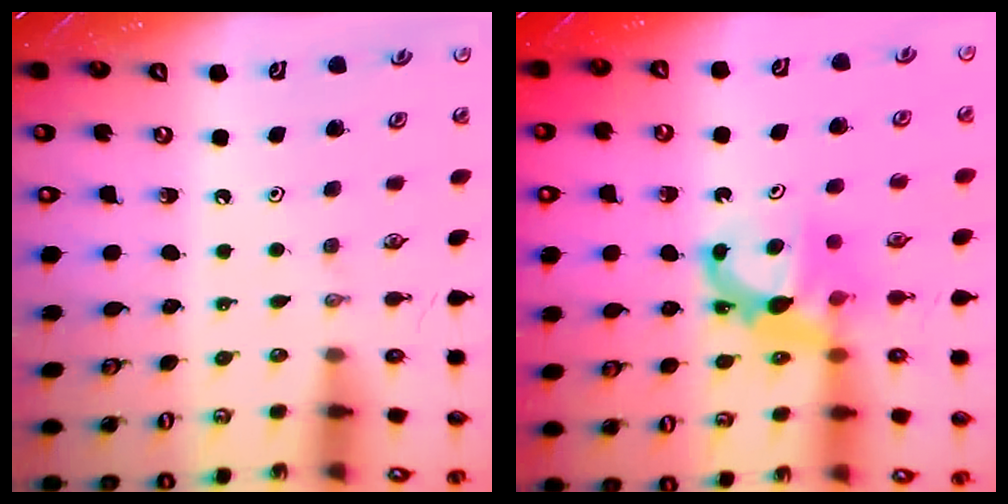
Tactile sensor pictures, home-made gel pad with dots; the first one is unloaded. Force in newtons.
{"total": 7.8, "press": 7.8, "slide": 0.4}